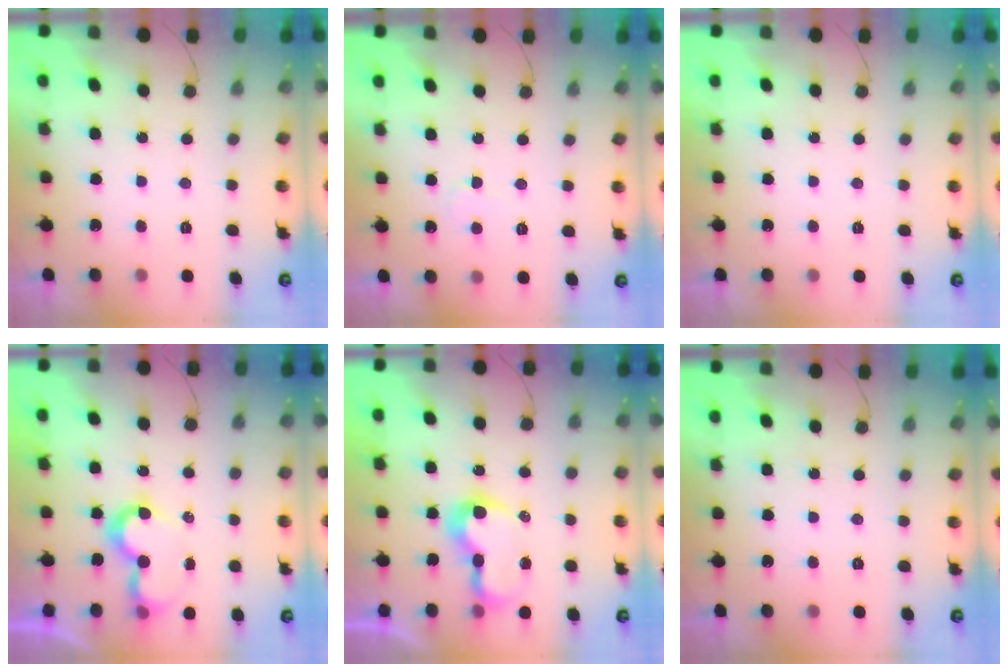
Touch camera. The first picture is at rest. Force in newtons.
{"total": 2.7, "press": 2.7, "slide": 0.2}
{"total": 1.6, "press": 1.6, "slide": 0.0}
{"total": 7.8, "press": 7.8, "slide": 0.8}
{"total": 8.0, "press": 8.0, "slide": 0.2}
{"total": 0.0}